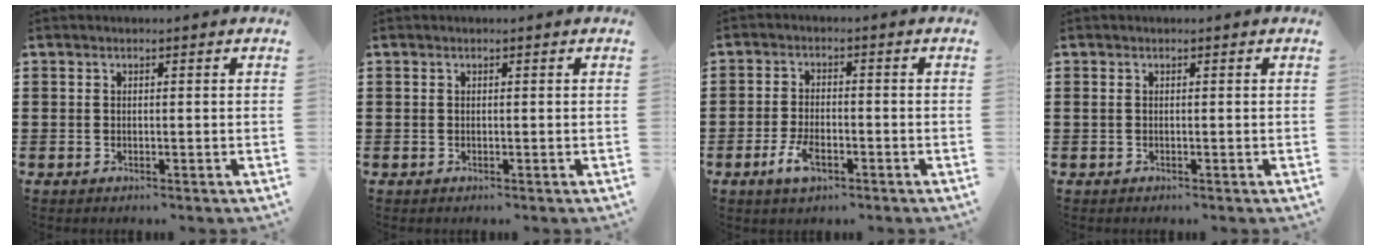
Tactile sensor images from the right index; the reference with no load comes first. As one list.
[{"total": 0.0}, {"total": 4.8, "force": [-2.2, 2.2, 3.6], "torque": [-0.087, -0.004, -0.047]}, {"total": 0.0}]